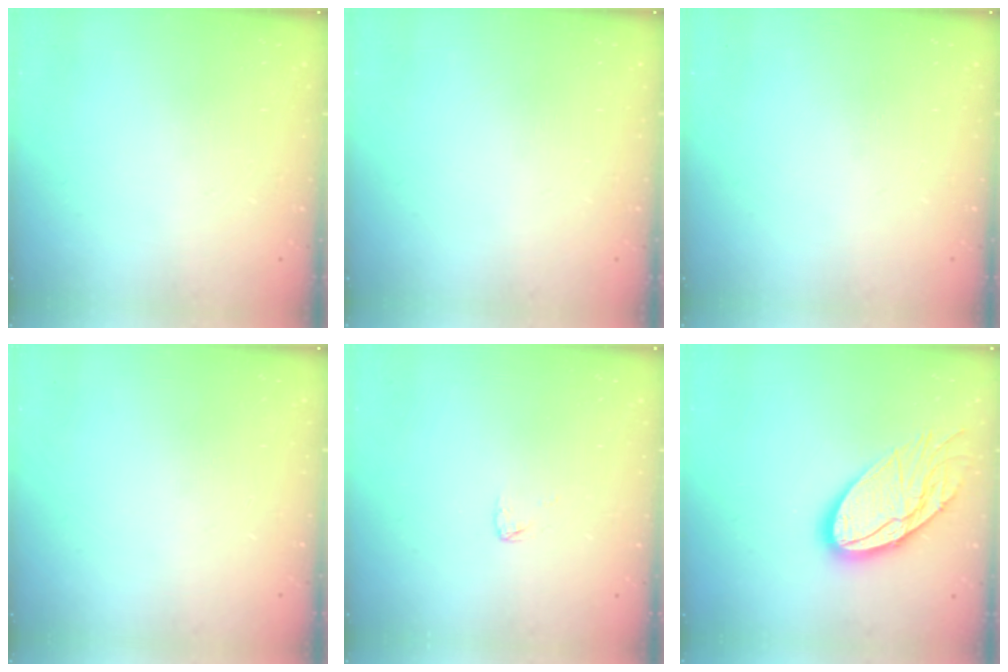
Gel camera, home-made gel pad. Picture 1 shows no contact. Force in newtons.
{"total": 0.0}
{"total": 0.0}
{"total": 0.0}
{"total": 2.8, "press": 2.7, "slide": 0.2}
{"total": 17.0, "press": 16.9, "slide": 1.4}